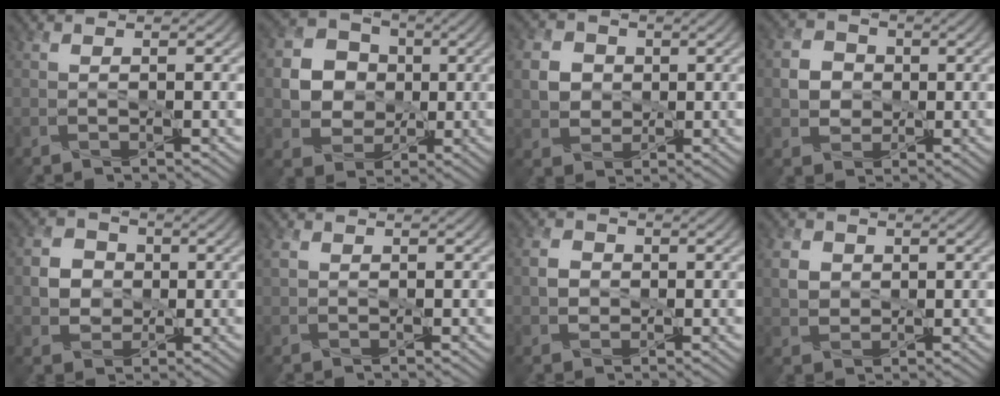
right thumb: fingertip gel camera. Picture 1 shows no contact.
{"total": 7.7, "force": [0.2, 6.7, 3.7], "torque": [-0.089, 0.004, -0.009]}
{"total": 5.0, "force": [0.5, 4.4, 2.3], "torque": [-0.083, 0.006, -0.001]}
{"total": 3.8, "force": [-0.3, 3.5, 1.5], "torque": [-0.047, 0.004, -0.015]}
{"total": 4.3, "force": [-0.1, 3.9, 1.8], "torque": [-0.055, 0.005, -0.014]}
{"total": 1.5, "force": [0.6, 1.1, 0.8], "torque": [-0.025, 0.005, 0.011]}
{"total": 2.4, "force": [-0.2, 2.1, 1.1], "torque": [-0.028, 0.002, -0.011]}
{"total": 3.9, "force": [1.0, 3.3, 1.8], "torque": [-0.062, 0.001, 0.012]}